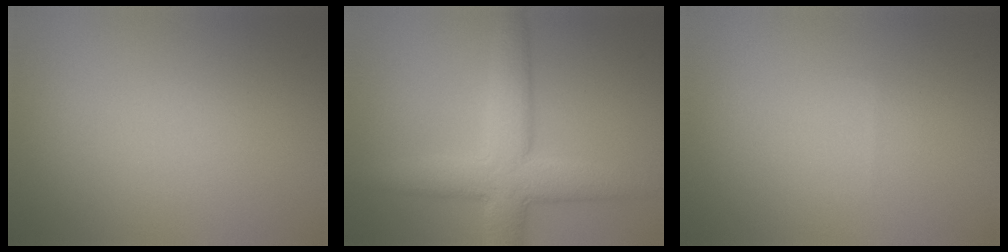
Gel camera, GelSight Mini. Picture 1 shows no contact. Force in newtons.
{"total": 6.6, "press": 6.5, "slide": 0.3}
{"total": 0.0}